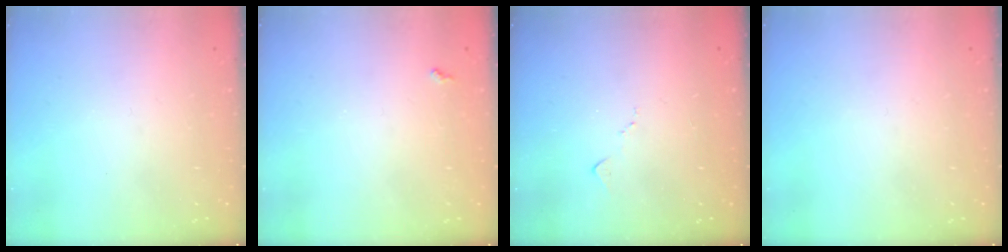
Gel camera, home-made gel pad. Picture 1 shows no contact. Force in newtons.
{"total": 3.8, "press": 3.7, "slide": 0.5}
{"total": 5.9, "press": 5.8, "slide": 0.8}
{"total": 0.0}